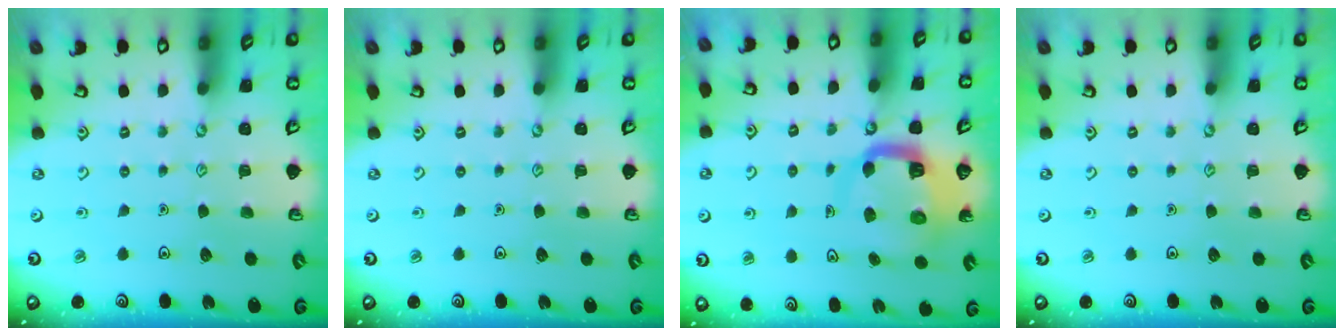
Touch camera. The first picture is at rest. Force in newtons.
{"total": 0.0}
{"total": 8.8, "press": 8.7, "slide": 1.1}
{"total": 0.0}